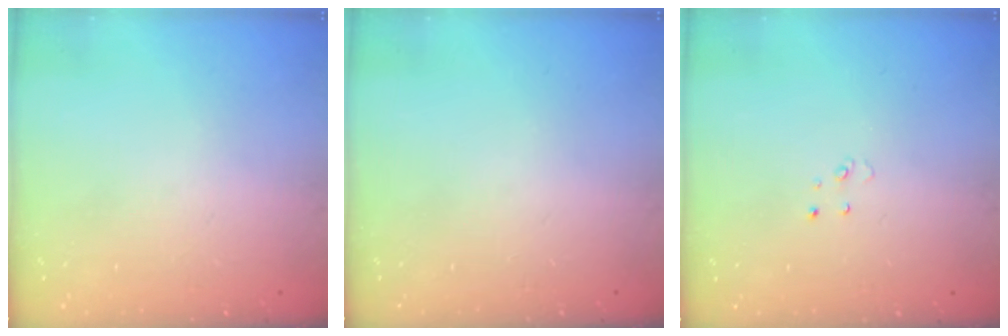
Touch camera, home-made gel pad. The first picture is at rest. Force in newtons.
{"total": 0.0}
{"total": 2.5, "press": 2.5, "slide": 0.2}